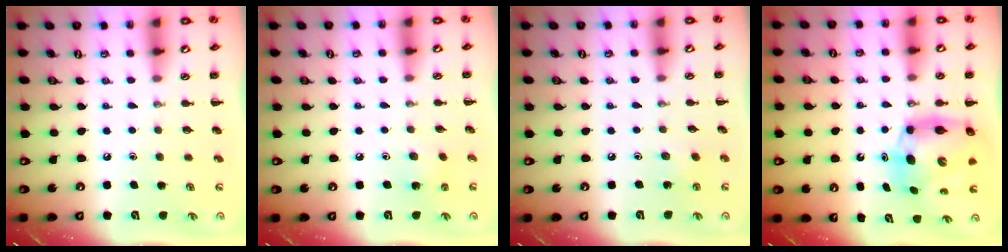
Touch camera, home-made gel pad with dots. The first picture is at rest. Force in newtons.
{"total": 3.7, "press": 3.6, "slide": 0.9}
{"total": 2.9, "press": 2.8, "slide": 0.9}
{"total": 8.3, "press": 8.0, "slide": 2.2}